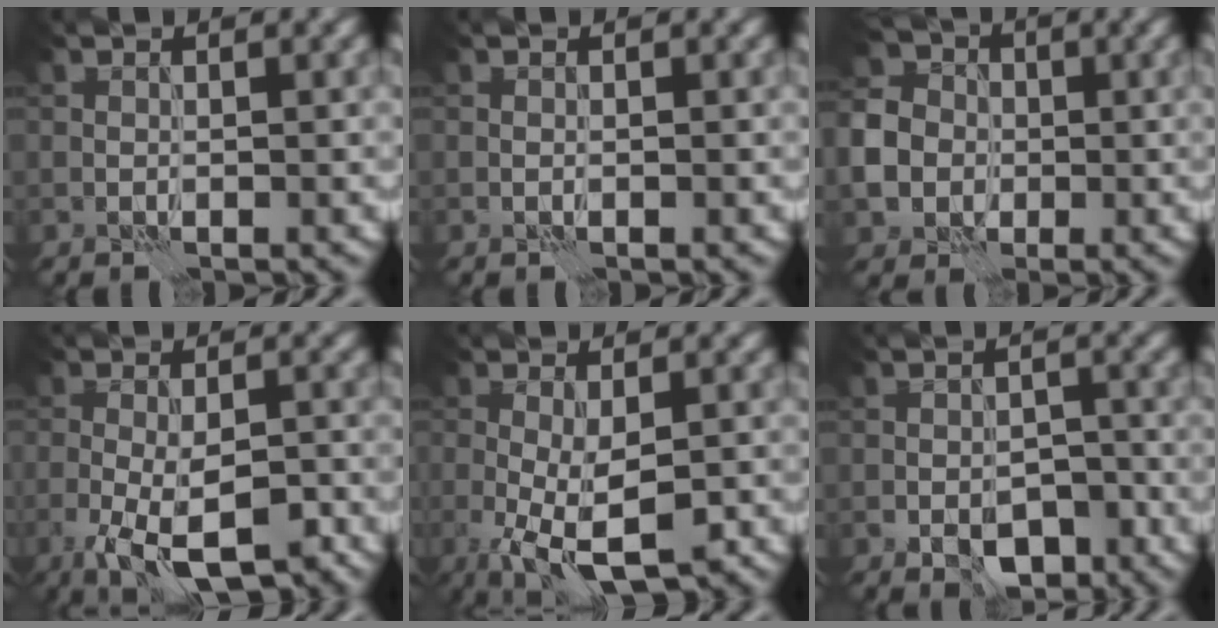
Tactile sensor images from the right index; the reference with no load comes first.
{"total": 0.0}
{"total": 7.0, "force": [-1.4, 6.1, 3.1], "torque": [-0.070, -0.007, -0.040]}
{"total": 8.2, "force": [-4.4, 2.9, 6.3], "torque": [-0.110, -0.015, -0.068]}
{"total": 7.0, "force": [-2.7, 2.5, 6.0], "torque": [-0.113, -0.017, -0.037]}
{"total": 5.1, "force": [-2.9, 2.9, 3.1], "torque": [-0.038, -0.004, -0.046]}